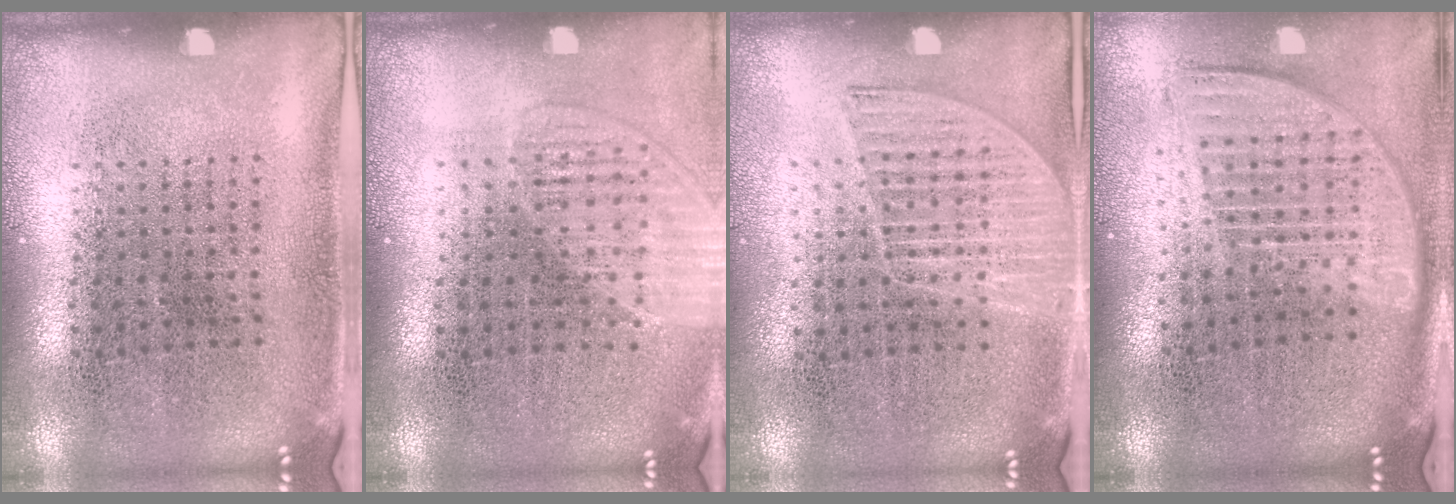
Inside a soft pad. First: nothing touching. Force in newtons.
{"total": 1.3, "press": 1.3, "slide": 0.2}
{"total": 1.4, "press": 1.2, "slide": 0.6}
{"total": 1.8, "press": 1.5, "slide": 0.9}